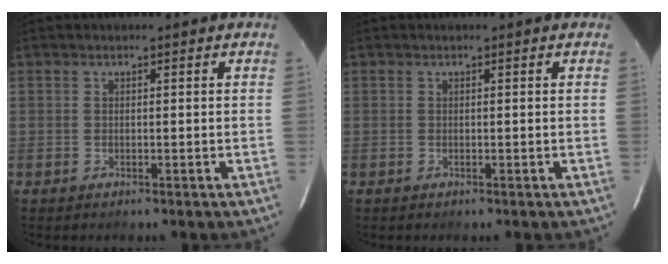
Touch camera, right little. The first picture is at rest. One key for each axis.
{"total": 0.0}